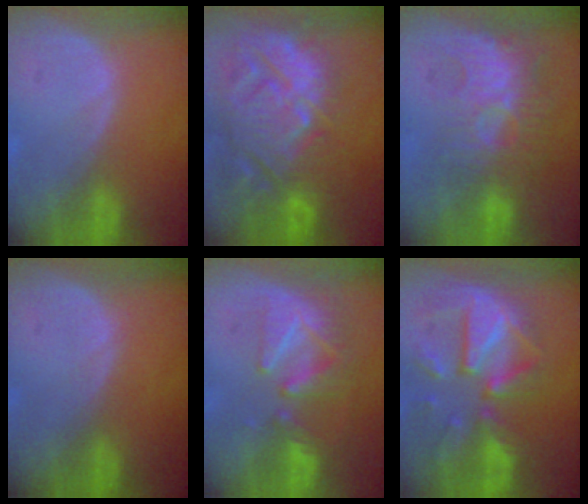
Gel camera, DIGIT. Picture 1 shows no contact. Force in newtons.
{"total": 14.6, "press": 12.5, "slide": 7.5}
{"total": 9.8, "press": 8.5, "slide": 4.7}
{"total": 0.0}
{"total": 8.2, "press": 7.5, "slide": 3.3}
{"total": 12.1, "press": 10.5, "slide": 6.0}